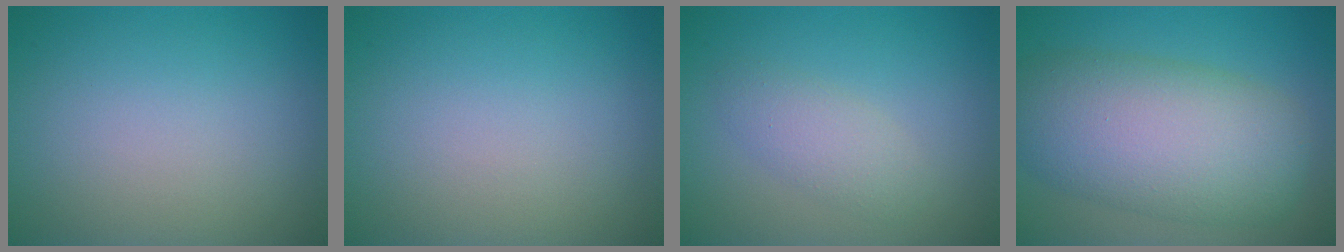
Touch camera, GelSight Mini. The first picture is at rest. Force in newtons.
{"total": 0.0}
{"total": 2.3, "press": 2.3, "slide": 0.1}
{"total": 9.9, "press": 9.9, "slide": 0.6}